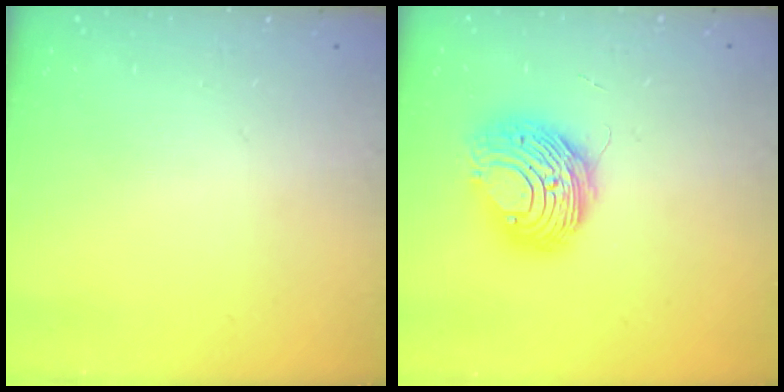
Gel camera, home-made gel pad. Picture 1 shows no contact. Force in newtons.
{"total": 10.5, "press": 10.5, "slide": 1.3}